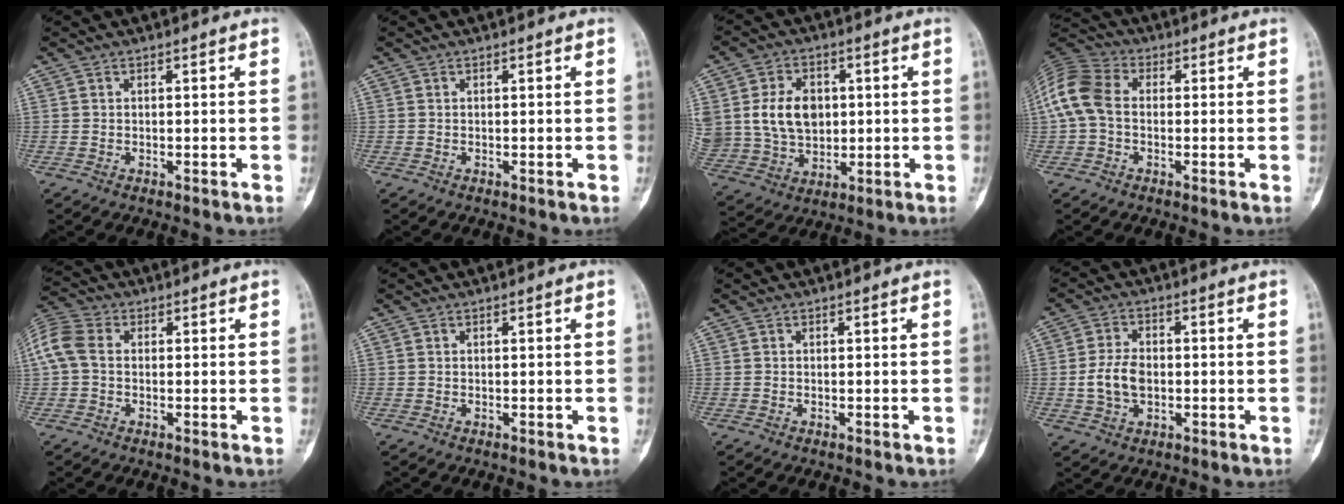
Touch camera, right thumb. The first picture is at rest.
{"total": 0.0}
{"total": 14.1, "force": [2.1, 10.8, 8.8], "torque": [-0.145, 0.001, 0.054]}
{"total": 9.9, "force": [0.0, 6.9, 7.1], "torque": [-0.150, 0.027, -0.014]}
{"total": 7.8, "force": [0.4, 5.7, 5.4], "torque": [-0.127, 0.024, 0.001]}
{"total": 0.0}
{"total": 0.0}
{"total": 7.0, "force": [-0.8, 4.7, 5.1], "torque": [-0.094, 0.009, -0.015]}